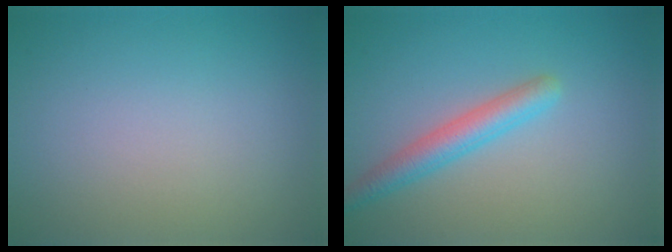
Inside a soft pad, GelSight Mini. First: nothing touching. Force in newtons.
{"total": 2.9, "press": 2.9, "slide": 0.1}